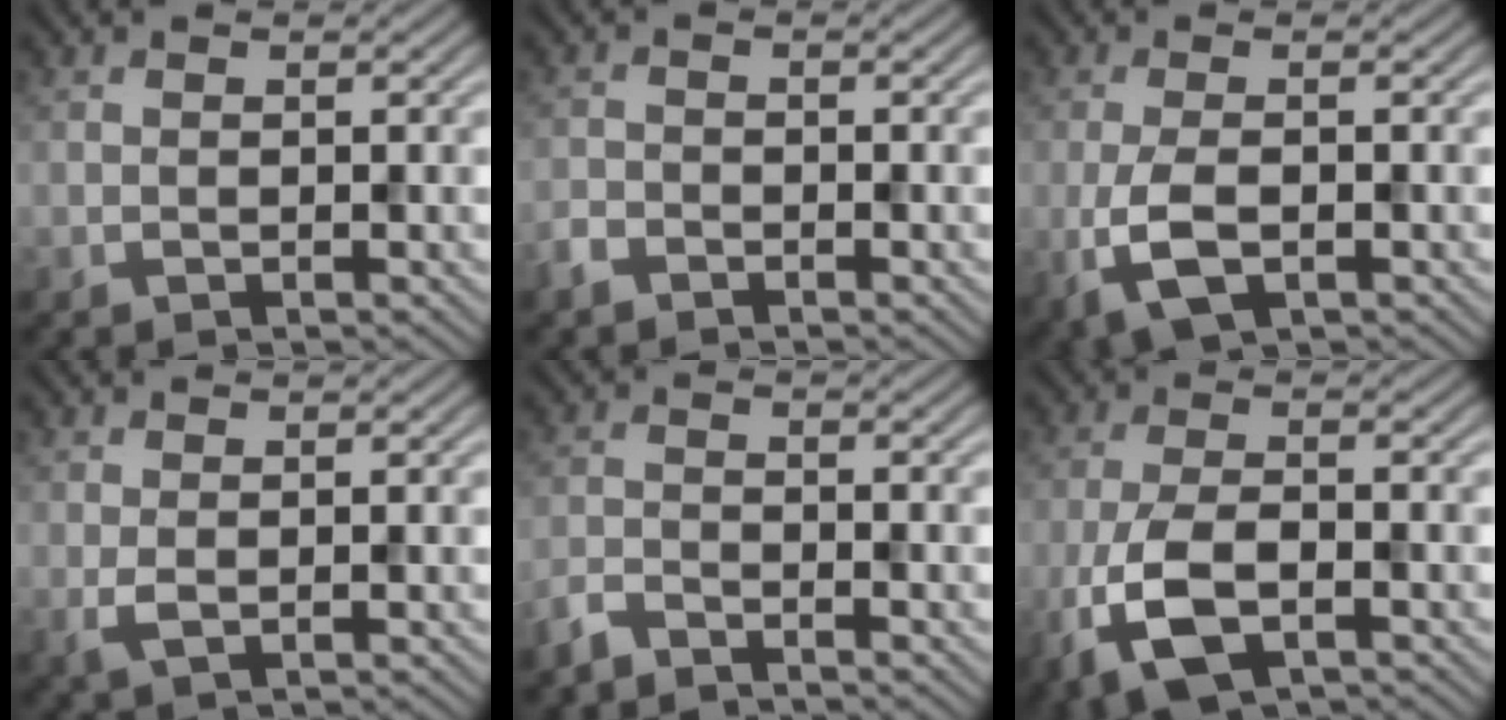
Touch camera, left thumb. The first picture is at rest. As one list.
[{"total": 1.8, "force": [-1.5, 0.9, 0.5], "torque": [-0.012, -0.001, -0.036]}, {"total": 5.0, "force": [-1.6, 2.1, 4.2], "torque": [-0.103, -0.010, -0.032]}, {"total": 1.6, "force": [0.3, 0.7, 1.4], "torque": [-0.034, -0.001, 0.008]}, {"total": 2.6, "force": [-2.4, 0.5, 0.9], "torque": [-0.023, -0.006, -0.059]}, {"total": 7.5, "force": [-3.3, 3.3, 5.9], "torque": [-0.140, -0.013, -0.068]}]